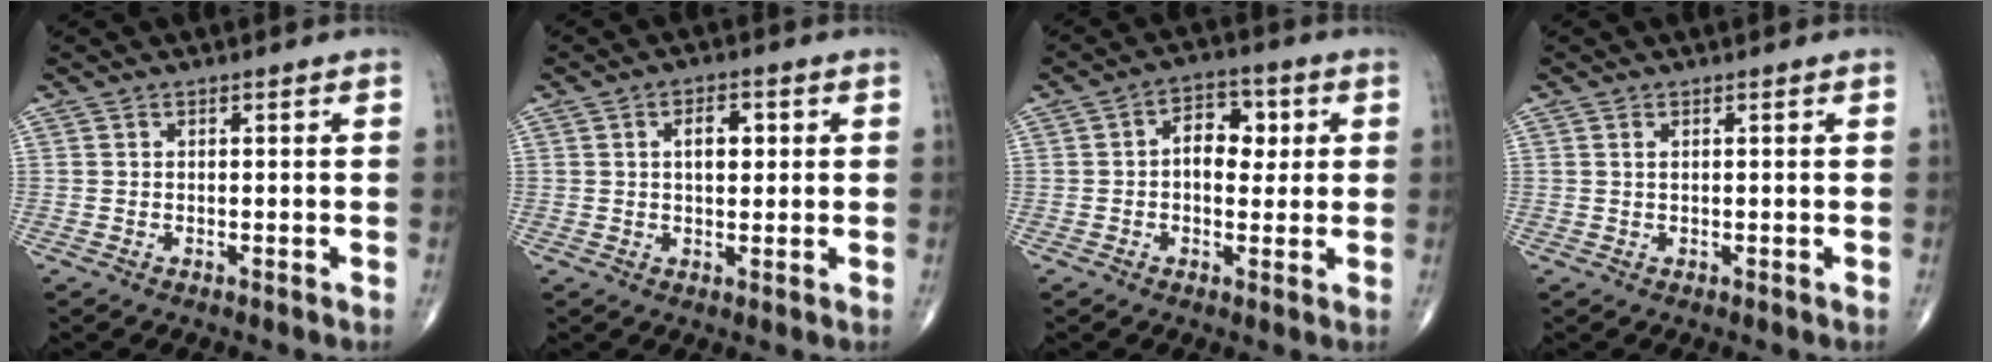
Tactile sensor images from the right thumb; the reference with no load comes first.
{"total": 4.8, "force": [1.1, 2.7, 3.9], "torque": [-0.051, 0.002, 0.016]}
{"total": 7.5, "force": [1.0, 5.0, 5.5], "torque": [-0.051, 0.012, 0.009]}
{"total": 0.7, "force": [0.3, 0.3, 0.5], "torque": [-0.012, 0.005, 0.007]}